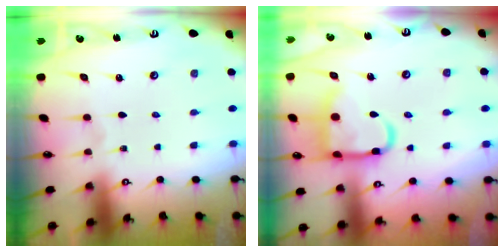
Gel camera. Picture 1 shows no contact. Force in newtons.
{"total": 15.3, "press": 15.2, "slide": 1.6}